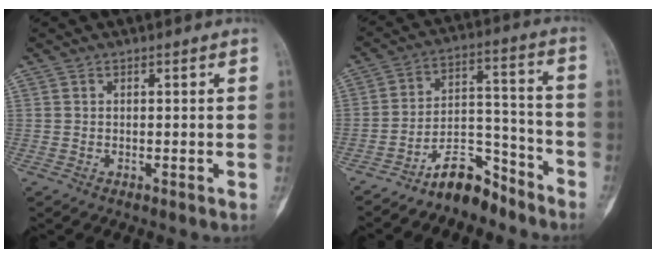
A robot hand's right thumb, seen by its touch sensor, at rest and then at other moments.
{"total": 10.0, "force": [-8.3, 4.2, 3.9], "torque": [-0.044, 0.099, -0.150]}